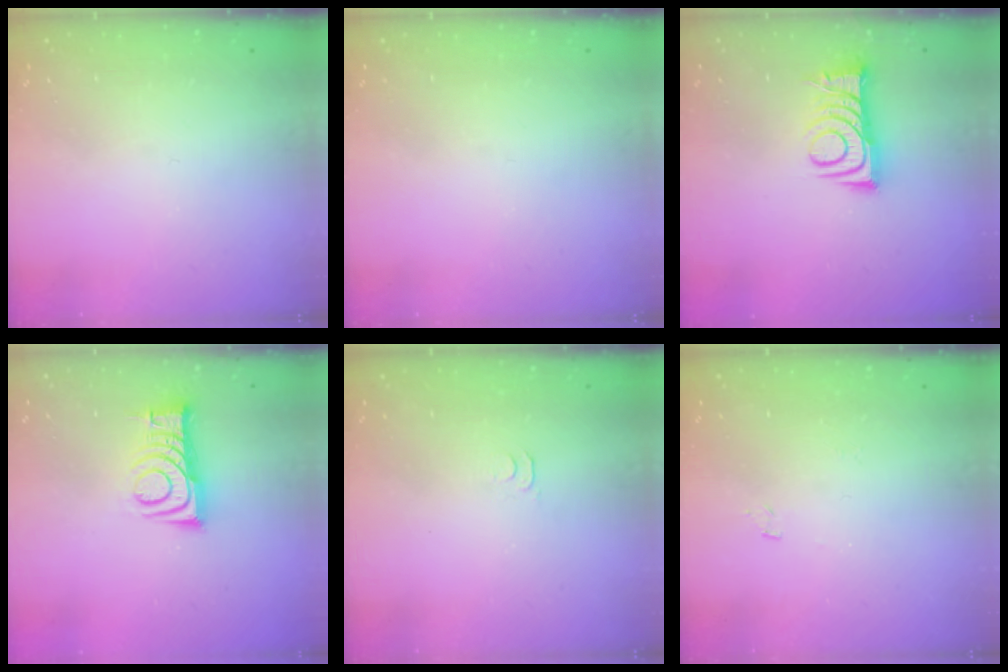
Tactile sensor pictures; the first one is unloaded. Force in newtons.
{"total": 0.0}
{"total": 9.0, "press": 9.0, "slide": 0.1}
{"total": 10.1, "press": 10.1, "slide": 0.3}
{"total": 2.8, "press": 2.7, "slide": 0.5}
{"total": 4.1, "press": 4.1, "slide": 0.4}